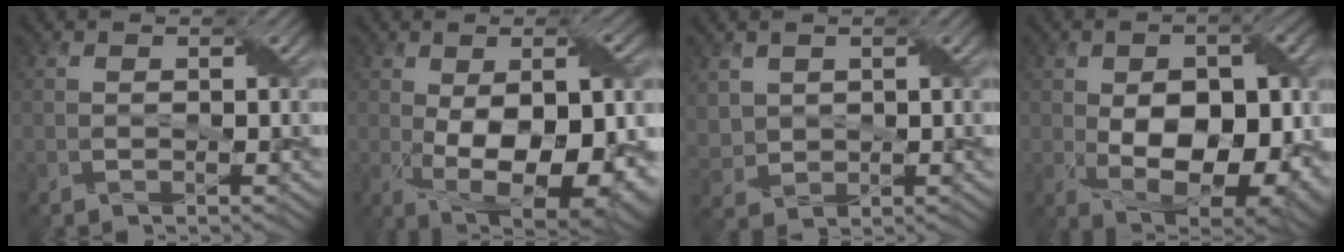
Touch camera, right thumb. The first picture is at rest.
{"total": 14.2, "force": [-1.9, 7.1, 12.2], "torque": [-0.195, -0.022, -0.015]}
{"total": 3.2, "force": [1.6, 2.5, 1.1], "torque": [-0.045, -0.003, 0.037]}
{"total": 14.8, "force": [-1.3, 9.0, 11.7], "torque": [-0.164, -0.017, 0.001]}